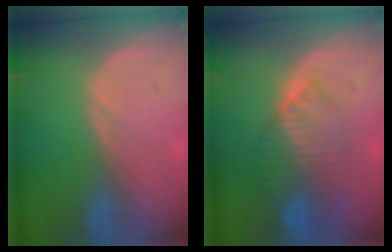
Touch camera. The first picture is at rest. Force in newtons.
{"total": 8.2, "press": 7.2, "slide": 3.9}